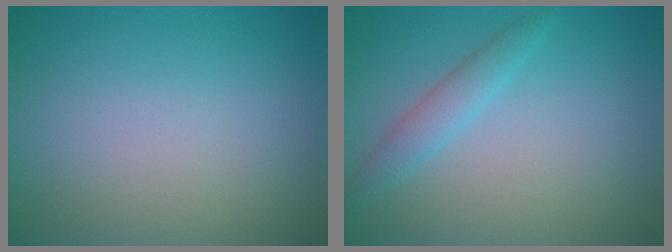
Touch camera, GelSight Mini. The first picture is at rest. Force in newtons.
{"total": 1.9, "press": 1.9, "slide": 0.1}